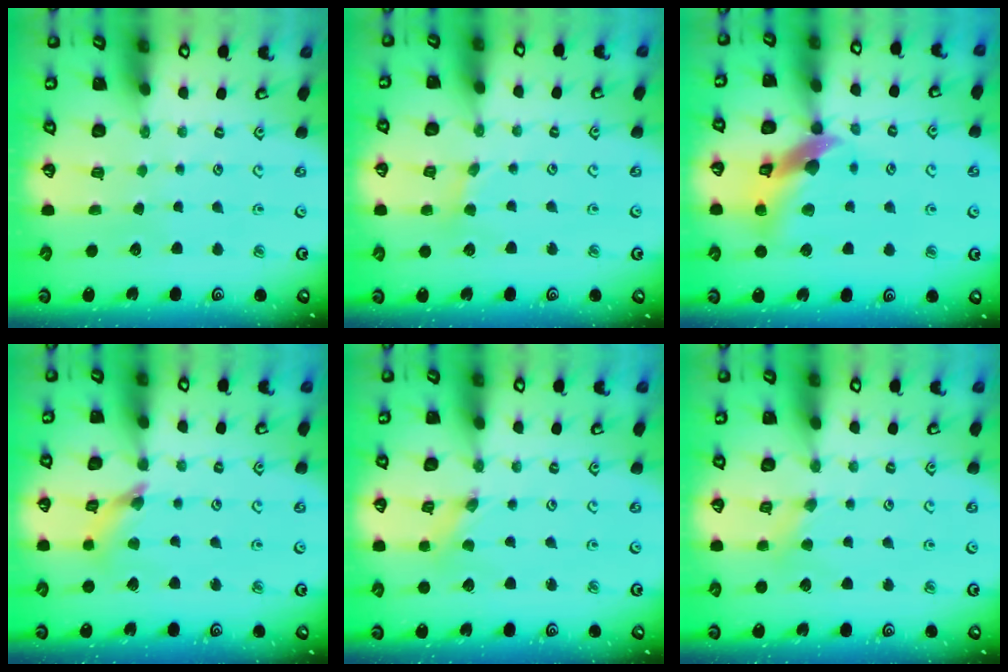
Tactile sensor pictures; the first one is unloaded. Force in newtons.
{"total": 1.9, "press": 1.9, "slide": 0.3}
{"total": 12.1, "press": 11.9, "slide": 2.0}
{"total": 5.6, "press": 5.6, "slide": 0.4}
{"total": 0.0}
{"total": 2.5, "press": 2.5, "slide": 0.3}